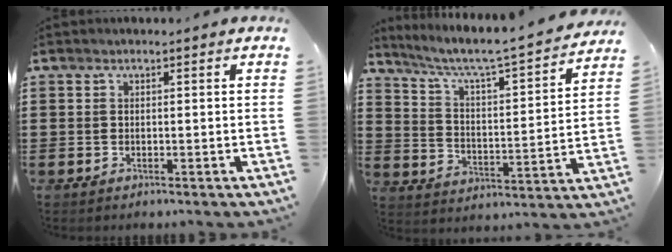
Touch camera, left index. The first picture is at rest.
{"total": 5.4, "force": [4.6, 0.2, 2.8], "torque": [-0.077, -0.041, 0.068]}